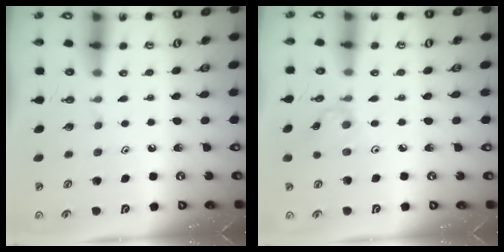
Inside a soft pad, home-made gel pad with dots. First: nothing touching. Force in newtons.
{"total": 1.3, "press": 1.2, "slide": 0.3}